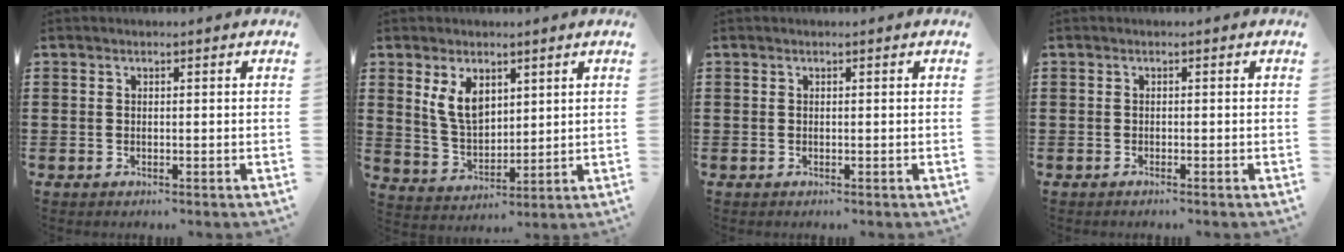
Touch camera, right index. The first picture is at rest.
{"total": 6.4, "force": [2.8, 3.8, 4.4], "torque": [-0.105, 0.007, 0.050]}
{"total": 0.0}
{"total": 0.5, "force": [-0.5, 0.0, 0.1], "torque": [-0.004, -0.001, -0.010]}